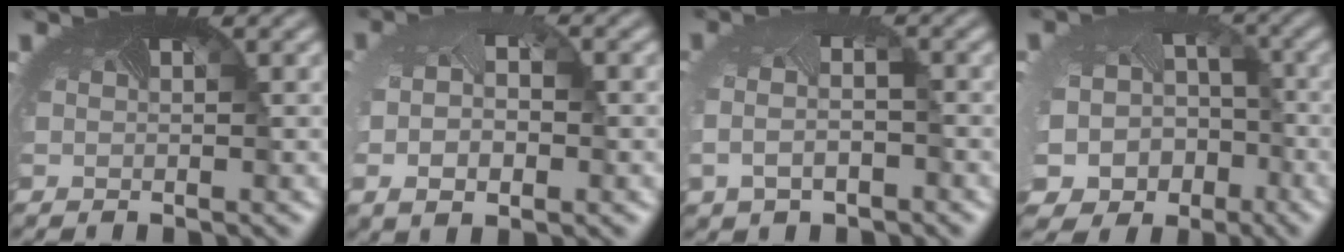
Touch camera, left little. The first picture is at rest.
{"total": 5.2, "force": [0.0, 3.1, 4.2], "torque": [-0.085, -0.003, 0.002]}
{"total": 3.6, "force": [-0.9, 2.2, 2.7], "torque": [-0.079, -0.020, -0.012]}
{"total": 14.0, "force": [-6.8, 11.5, 4.2], "torque": [-0.123, -0.066, -0.096]}